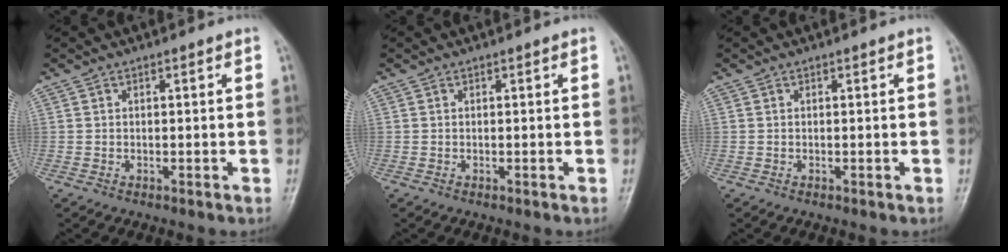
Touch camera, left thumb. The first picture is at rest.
{"total": 0.0}
{"total": 0.0}